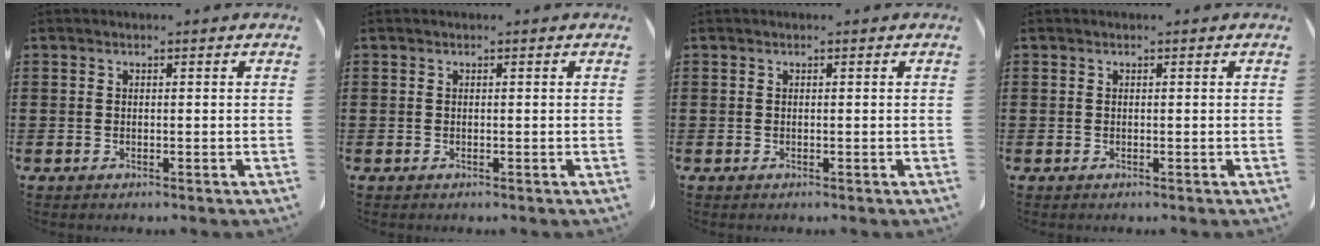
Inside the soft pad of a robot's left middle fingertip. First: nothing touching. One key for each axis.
{"total": 0.0}
{"total": 0.0}
{"total": 0.0}